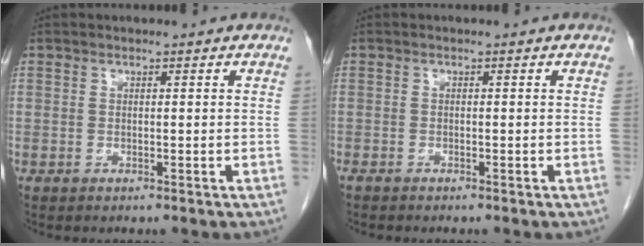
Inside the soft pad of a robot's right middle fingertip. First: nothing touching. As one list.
[{"total": 0.9, "force": [-0.8, 0.1, 0.4], "torque": [-0.010, -0.002, -0.012]}]